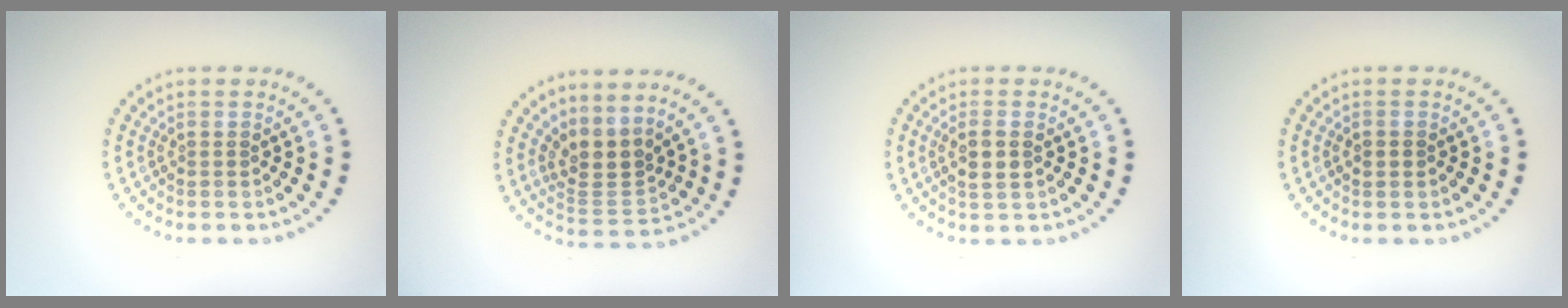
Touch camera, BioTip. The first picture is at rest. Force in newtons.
{"total": 3.1, "press": 2.2, "slide": 2.2}
{"total": 2.0, "press": 2.0, "slide": 0.6}
{"total": 1.1, "press": 1.1, "slide": 0.1}